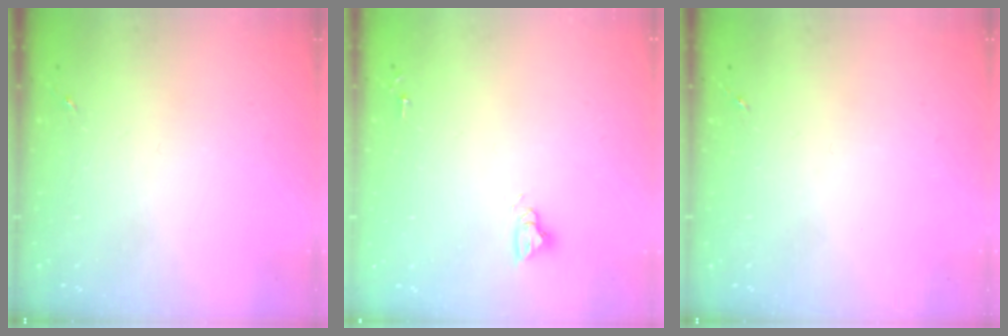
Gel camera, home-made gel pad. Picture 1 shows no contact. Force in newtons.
{"total": 4.8, "press": 4.8, "slide": 0.3}
{"total": 0.0}